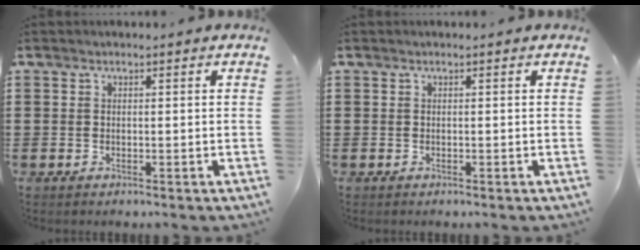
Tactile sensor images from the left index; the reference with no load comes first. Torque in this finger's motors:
{"motor_torque": [-0.05, -0.04, 0.00, 0.00]}